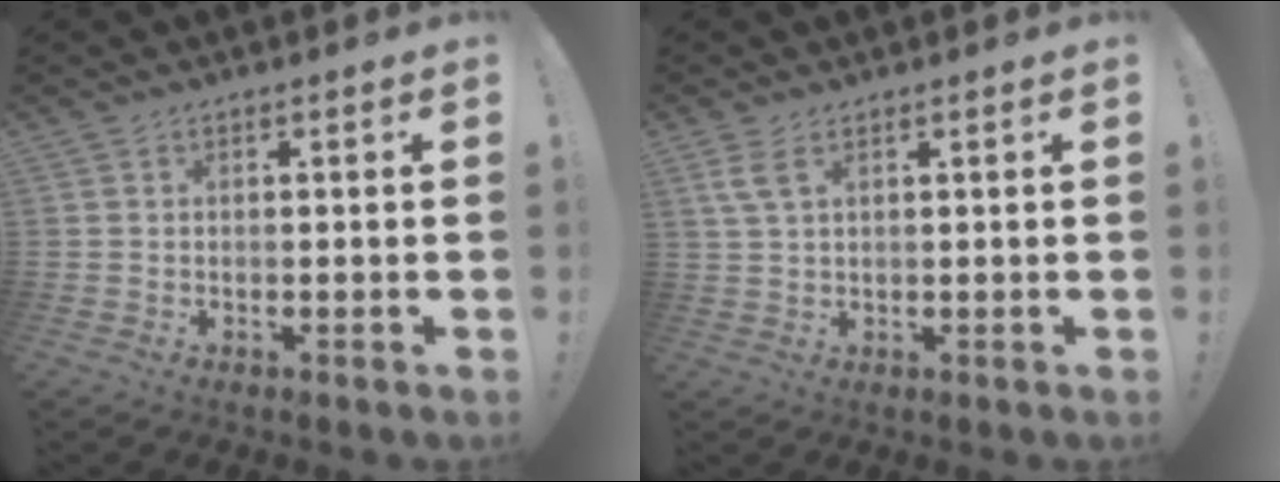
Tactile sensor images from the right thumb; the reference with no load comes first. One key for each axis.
{"total": 4.5, "fx": 2.3, "fy": 1.7, "fz": 3.4, "tx": -0.075, "ty": 0.001, "tz": 0.046}